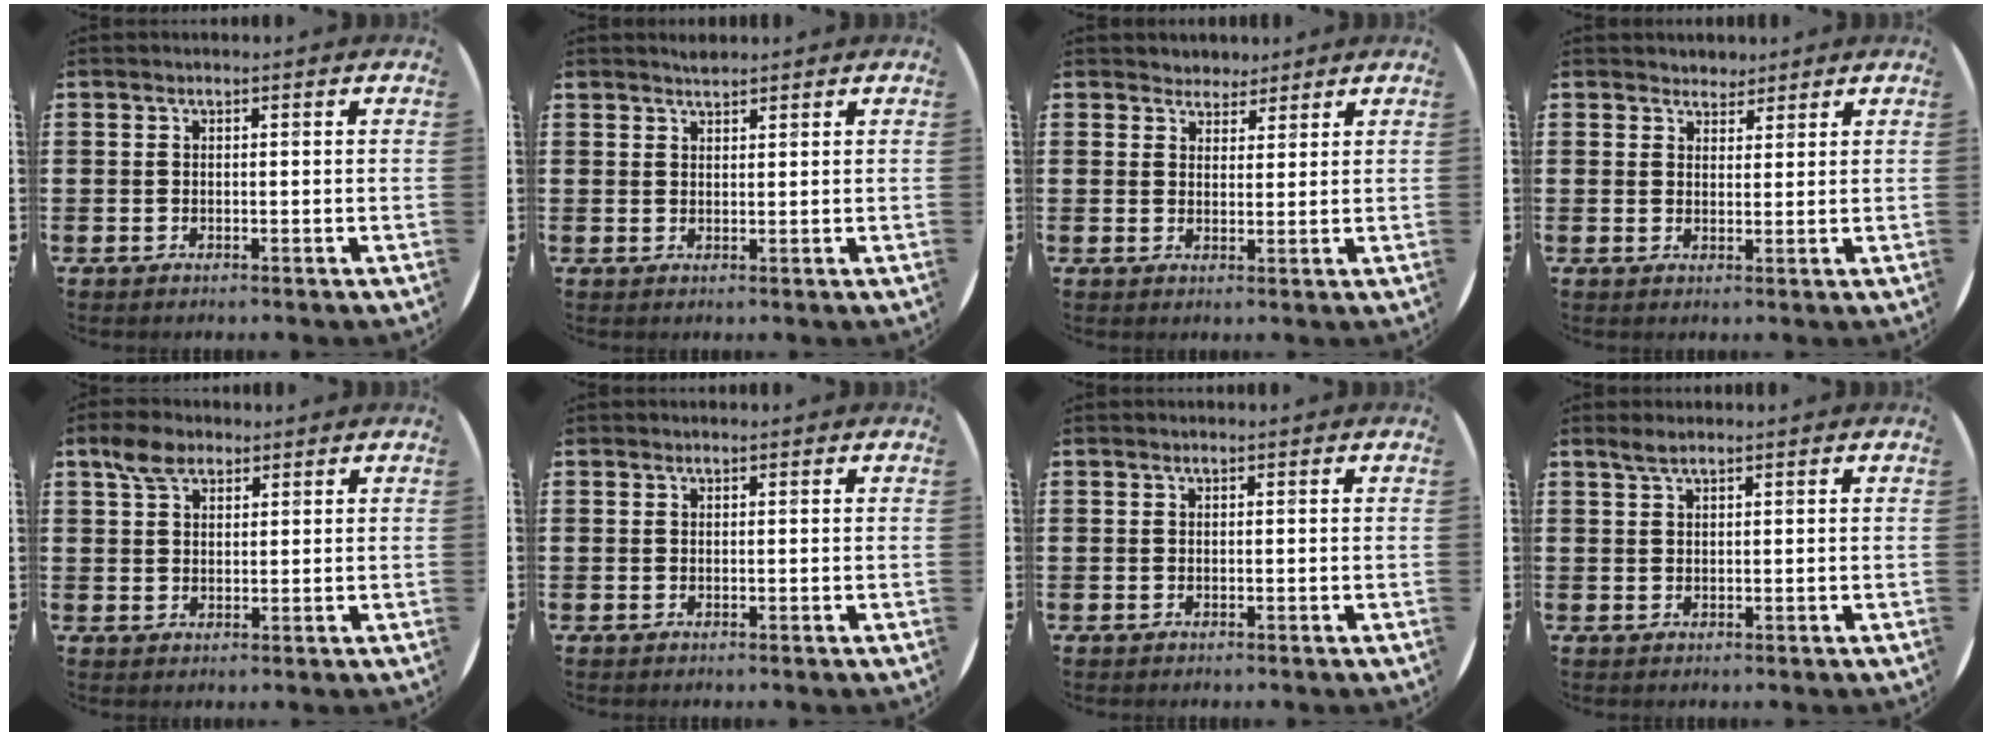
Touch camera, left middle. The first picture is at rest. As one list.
[{"total": 1.3, "force": [1.3, 0.2, 0.0], "torque": [-0.002, -0.001, 0.026]}, {"total": 2.6, "force": [2.4, 1.0, 0.0], "torque": [-0.006, 0.000, 0.045]}, {"total": 2.4, "force": [2.2, 0.9, 0.0], "torque": [-0.005, 0.000, 0.043]}, {"total": 4.1, "force": [2.8, 2.3, 1.9], "torque": [-0.037, 0.007, 0.052]}, {"total": 0.0}, {"total": 0.0}, {"total": 1.5, "force": [1.2, 0.1, 0.8], "torque": [-0.017, 0.002, 0.022]}]